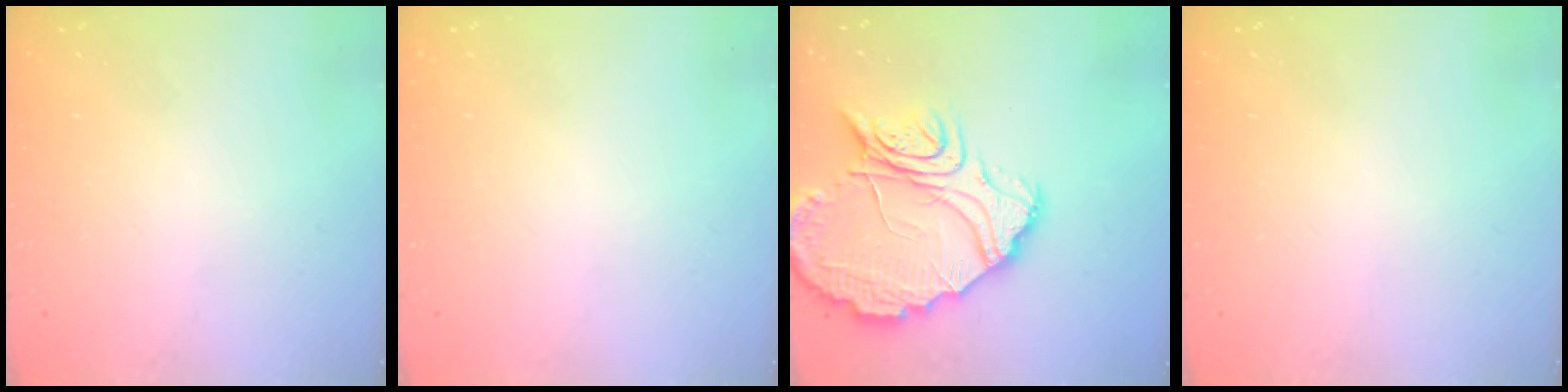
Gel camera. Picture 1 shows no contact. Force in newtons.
{"total": 0.0}
{"total": 17.6, "press": 17.5, "slide": 1.6}
{"total": 0.0}